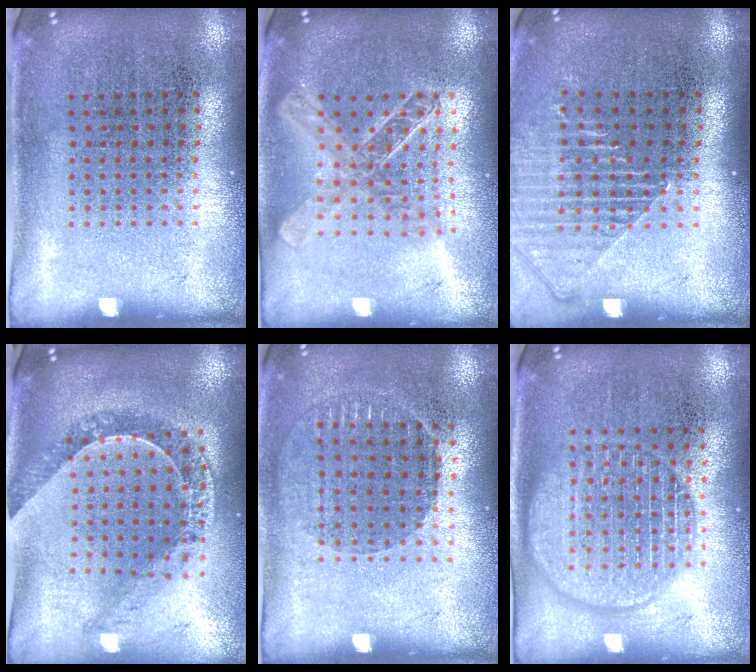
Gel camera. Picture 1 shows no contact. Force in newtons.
{"total": 1.9, "press": 1.6, "slide": 1.0}
{"total": 1.5, "press": 1.3, "slide": 0.6}
{"total": 1.0, "press": 1.0, "slide": 0.2}
{"total": 0.8, "press": 0.8, "slide": 0.2}
{"total": 3.3, "press": 3.3, "slide": 0.4}